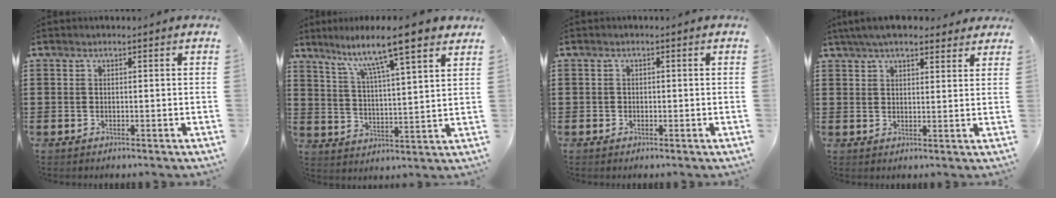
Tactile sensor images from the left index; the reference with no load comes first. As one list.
[{"total": 9.0, "force": [7.2, 0.0, 5.4], "torque": [-0.113, -0.042, 0.114]}, {"total": 0.8, "force": [-0.2, 0.7, 0.2], "torque": [-0.006, 0.003, -0.006]}, {"total": 5.4, "force": [4.6, 1.4, 2.5], "torque": [-0.062, 0.001, 0.085]}]